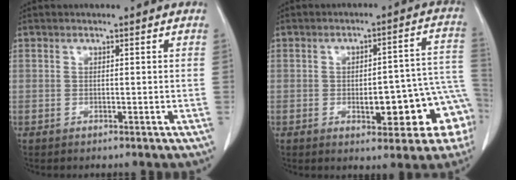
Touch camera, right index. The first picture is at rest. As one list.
[{"total": 13.2, "force": [-4.0, 4.1, 11.9], "torque": [-0.097, 0.041, -0.040]}]